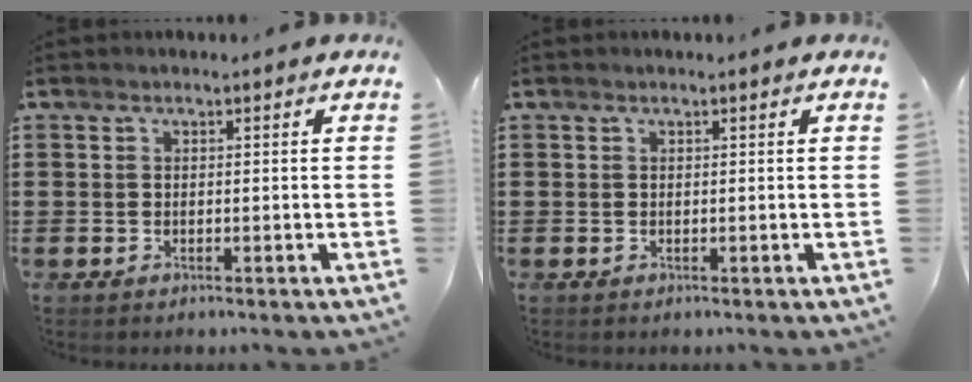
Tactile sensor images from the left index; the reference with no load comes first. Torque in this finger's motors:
{"motor_torque": [0.00, 0.00, 0.00, 0.00]}